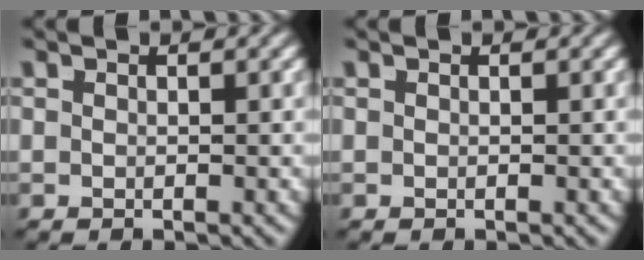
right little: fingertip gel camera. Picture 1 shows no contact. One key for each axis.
{"total": 0.0}